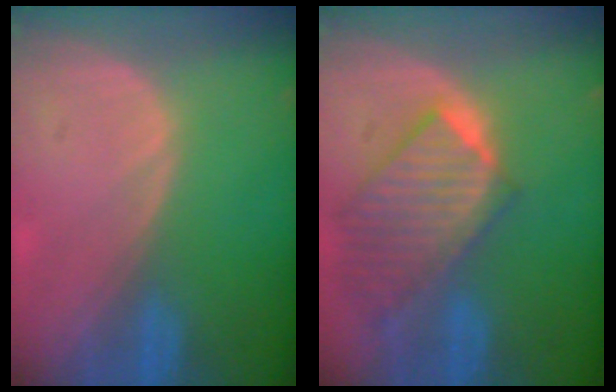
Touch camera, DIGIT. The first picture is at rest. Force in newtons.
{"total": 10.0, "press": 8.8, "slide": 4.7}